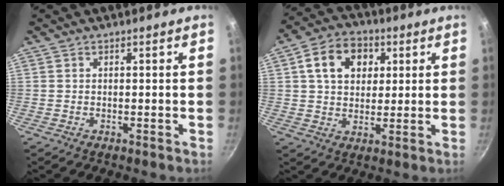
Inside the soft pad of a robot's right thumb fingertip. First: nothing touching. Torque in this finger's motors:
{"motor_torque": [0.12, 2.53, 0.77, 0.16, 0.06]}